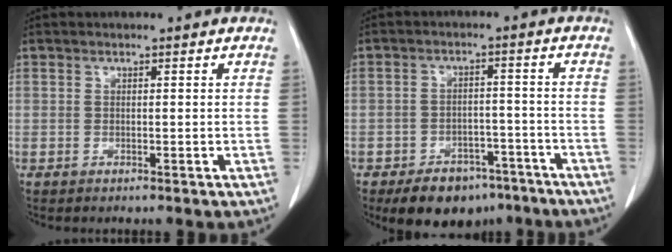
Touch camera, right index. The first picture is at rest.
{"total": 10.1, "force": [-7.4, 5.6, 4.1], "torque": [-0.051, 0.012, -0.106]}